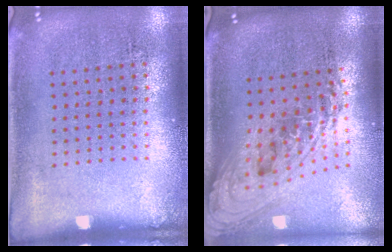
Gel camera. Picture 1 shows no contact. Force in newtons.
{"total": 2.4, "press": 1.7, "slide": 1.7}